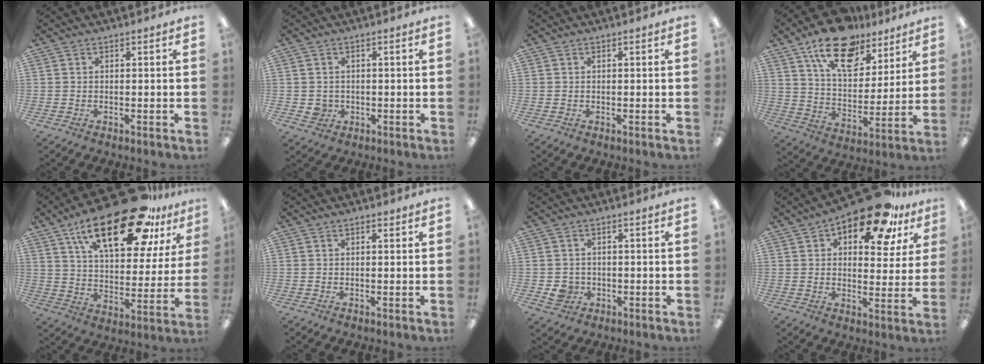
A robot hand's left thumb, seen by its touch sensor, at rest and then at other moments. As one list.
[{"total": 2.7, "force": [-0.3, 2.6, 0.8], "torque": [-0.007, 0.000, -0.008]}, {"total": 0.0}, {"total": 18.2, "force": [12.3, 9.4, 9.6], "torque": [-0.152, -0.063, 0.214]}, {"total": 25.8, "force": [15.7, 10.5, 17.6], "torque": [-0.276, -0.078, 0.258]}, {"total": 0.6, "force": [0.4, 0.3, 0.3], "torque": [0.003, 0.000, 0.005]}, {"total": 4.0, "force": [-1.0, 3.7, 1.2], "torque": [-0.005, 0.001, -0.018]}, {"total": 16.1, "force": [11.2, 6.7, 9.4], "torque": [-0.134, -0.060, 0.188]}]